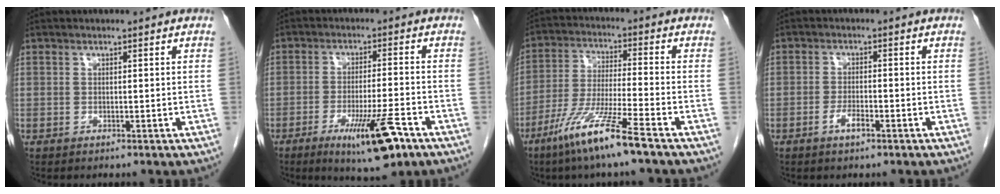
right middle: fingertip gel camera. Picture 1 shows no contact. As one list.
[{"total": 9.8, "force": [-5.4, 1.1, 8.1], "torque": [-0.131, -0.018, -0.082]}, {"total": 10.8, "force": [-7.0, -0.6, 8.2], "torque": [-0.166, -0.033, -0.136]}, {"total": 2.6, "force": [-1.4, 0.6, 2.1], "torque": [-0.039, 0.001, -0.026]}]